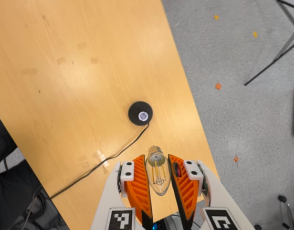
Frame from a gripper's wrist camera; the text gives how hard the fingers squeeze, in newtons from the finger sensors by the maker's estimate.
{"total": 11.3, "left": 11.7, "right": 10.9}